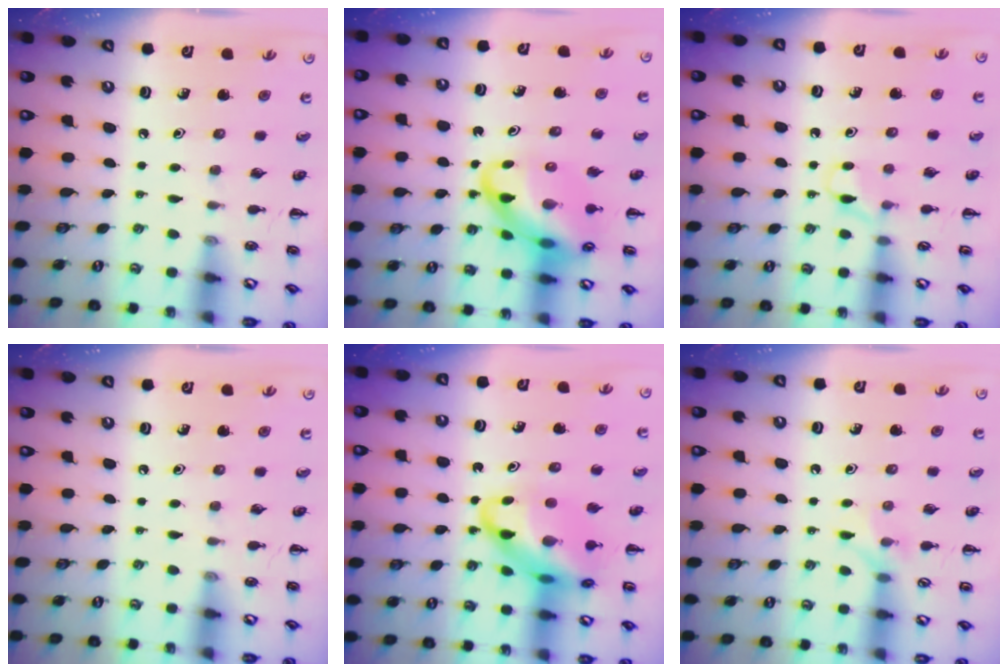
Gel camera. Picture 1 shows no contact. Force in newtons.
{"total": 15.3, "press": 15.0, "slide": 3.0}
{"total": 4.8, "press": 4.6, "slide": 1.6}
{"total": 0.0}
{"total": 17.0, "press": 16.6, "slide": 3.6}
{"total": 5.6, "press": 5.5, "slide": 0.6}